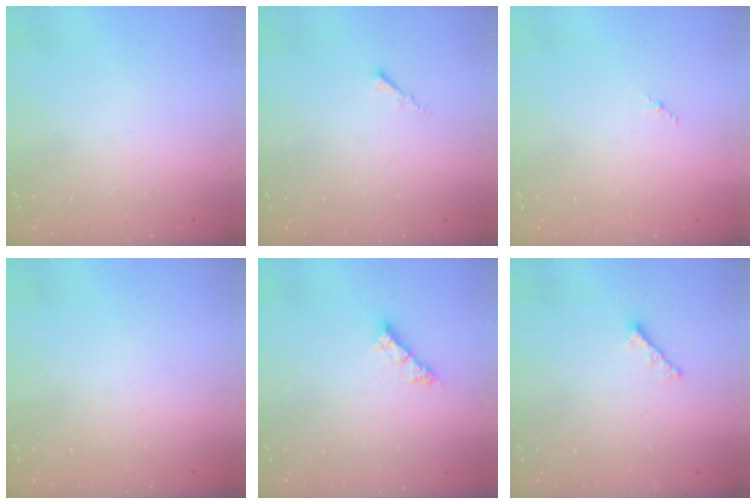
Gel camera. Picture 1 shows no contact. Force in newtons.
{"total": 0.0}
{"total": 1.2, "press": 1.1, "slide": 0.6}
{"total": 0.0}
{"total": 5.3, "press": 5.3, "slide": 0.6}
{"total": 2.2, "press": 2.2, "slide": 0.5}